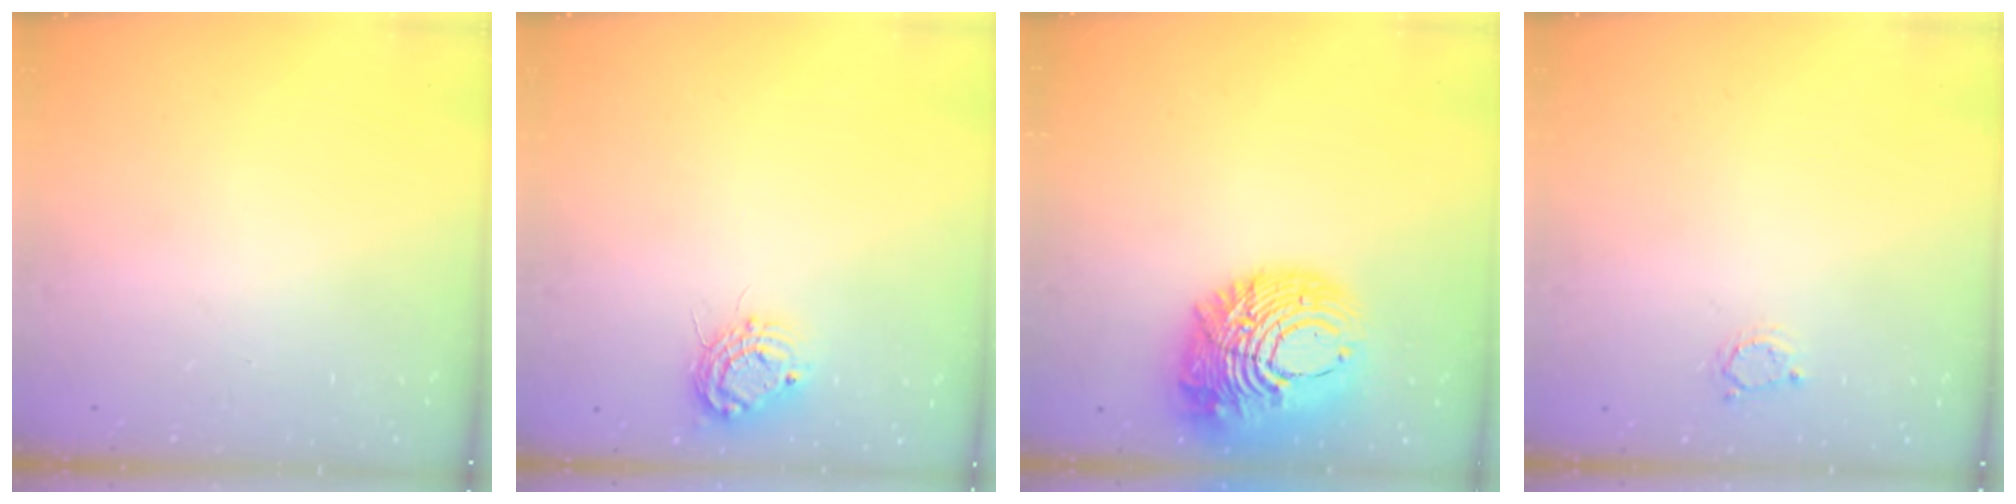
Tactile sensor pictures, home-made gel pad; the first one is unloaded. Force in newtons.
{"total": 8.9, "press": 8.8, "slide": 0.7}
{"total": 18.9, "press": 18.8, "slide": 2.3}
{"total": 2.5, "press": 2.5, "slide": 0.4}